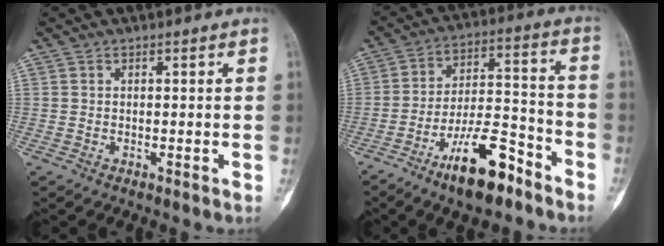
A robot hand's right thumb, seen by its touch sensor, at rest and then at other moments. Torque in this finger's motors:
{"motor_torque": [2.22, 1.05, 1.11, -1.25, 0.34]}